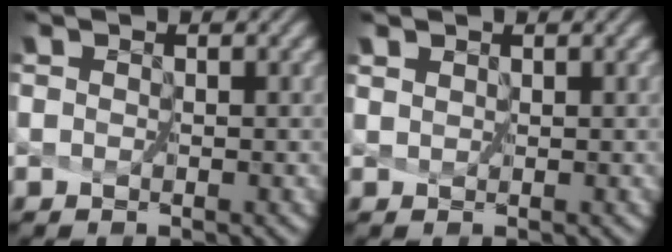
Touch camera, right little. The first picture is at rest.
{"total": 0.9, "force": [0.8, 0.4, 0.3], "torque": [-0.013, 0.000, 0.015]}